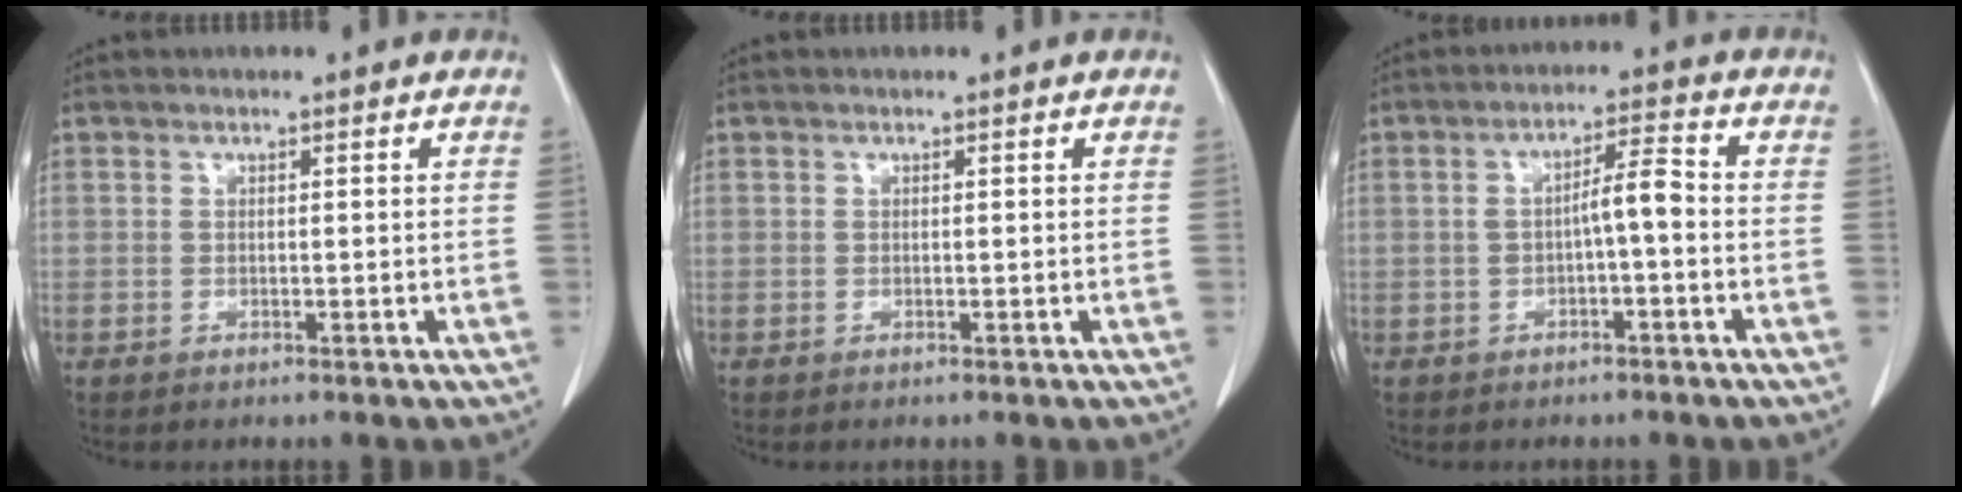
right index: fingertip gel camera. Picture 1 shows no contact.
{"total": 0.0}
{"total": 4.5, "force": [-0.6, 0.8, 4.4], "torque": [-0.071, 0.018, -0.003]}